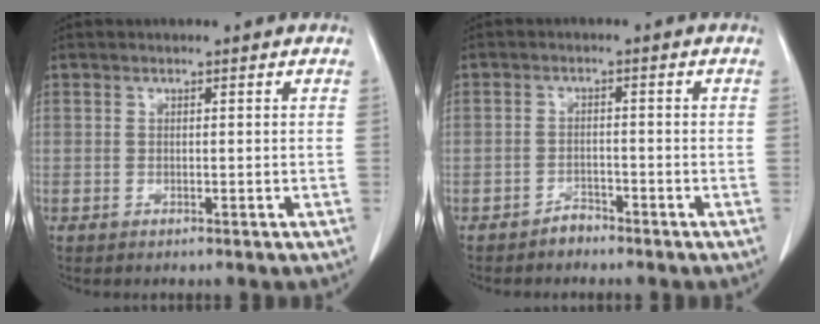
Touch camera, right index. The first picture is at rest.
{"total": 2.0, "force": [-1.7, 1.1, 0.1], "torque": [-0.002, 0.005, -0.029]}